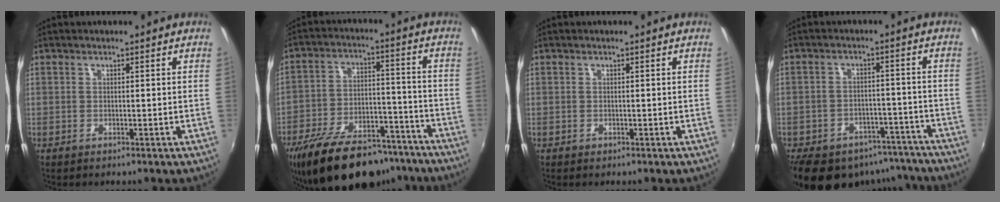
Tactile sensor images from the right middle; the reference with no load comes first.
{"total": 24.4, "force": [-18.8, 10.1, 11.8], "torque": [-0.229, 0.003, -0.272]}
{"total": 0.0}
{"total": 19.6, "force": [-14.8, 10.2, 7.7], "torque": [-0.171, 0.016, -0.179]}